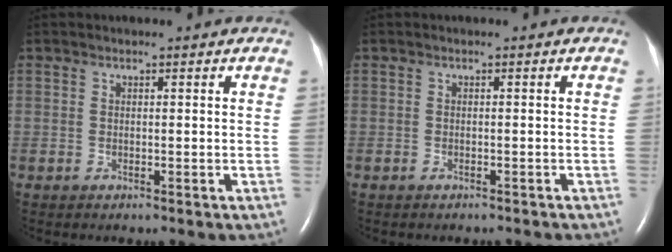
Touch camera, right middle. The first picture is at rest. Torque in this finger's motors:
{"motor_torque": [0.65, -0.92, 0.00, 0.05]}